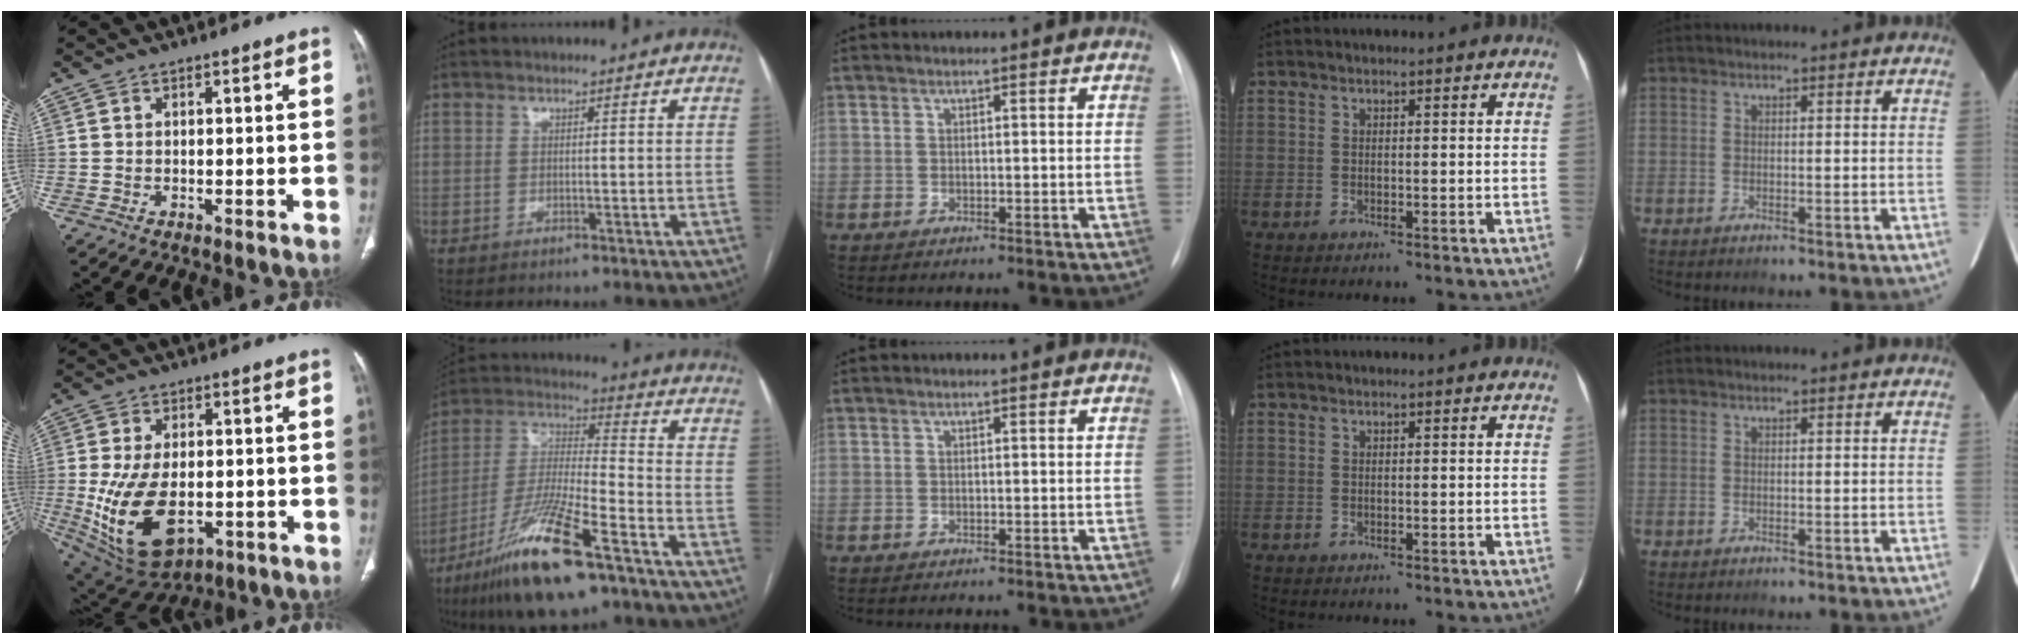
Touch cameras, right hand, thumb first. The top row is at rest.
{"thumb": {"total": 16.8, "force": [-3.2, 9.7, 13.3], "torque": [-0.247, -0.008, -0.026]}, "index": {"total": 19.0, "force": [-11.6, 2.9, 14.7], "torque": [-0.305, -0.032, -0.209]}}